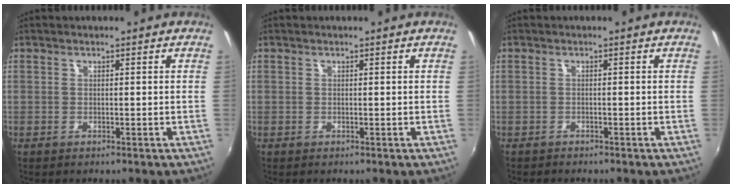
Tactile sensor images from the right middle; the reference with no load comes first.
{"total": 0.0}
{"total": 1.2, "force": [-1.1, 0.5, 0.1], "torque": [-0.008, -0.003, -0.018]}